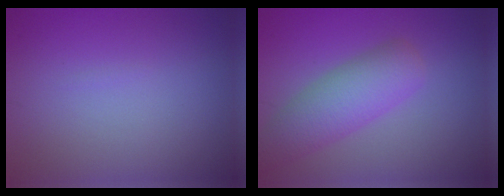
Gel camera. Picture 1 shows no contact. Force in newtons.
{"total": 4.9, "press": 4.9, "slide": 0.3}